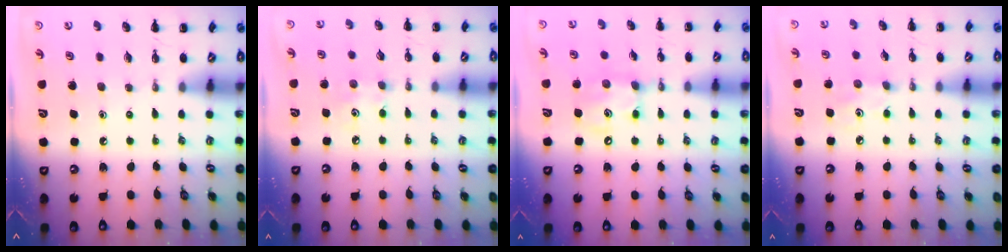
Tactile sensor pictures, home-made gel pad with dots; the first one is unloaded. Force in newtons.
{"total": 4.5, "press": 4.3, "slide": 1.1}
{"total": 8.4, "press": 8.3, "slide": 1.2}
{"total": 4.1, "press": 4.0, "slide": 0.9}